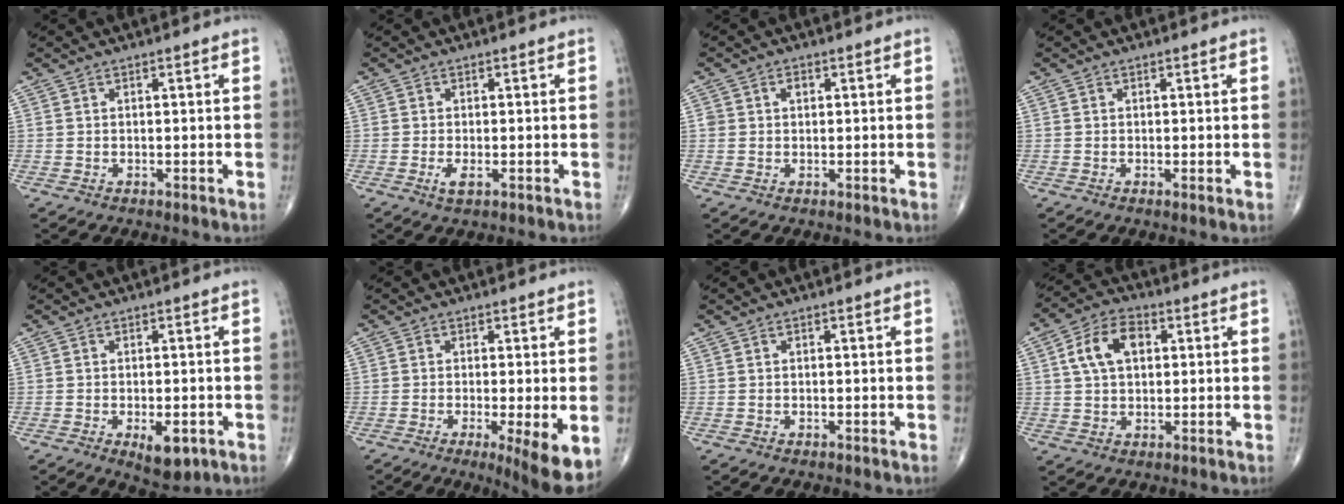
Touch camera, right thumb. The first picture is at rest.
{"total": 2.0, "force": [-0.7, 0.7, 1.8], "torque": [-0.041, -0.007, -0.013]}
{"total": 1.8, "force": [0.5, 1.4, 1.0], "torque": [-0.008, 0.001, 0.006]}
{"total": 0.8, "force": [0.0, 0.1, 0.8], "torque": [-0.018, -0.004, -0.002]}
{"total": 4.2, "force": [-1.6, 1.9, 3.4], "torque": [-0.044, -0.001, -0.015]}
{"total": 9.1, "force": [-2.8, 1.5, 8.5], "torque": [-0.127, -0.025, -0.042]}
{"total": 0.0}
{"total": 9.2, "force": [2.2, 5.8, 6.8], "torque": [-0.117, 0.015, 0.035]}